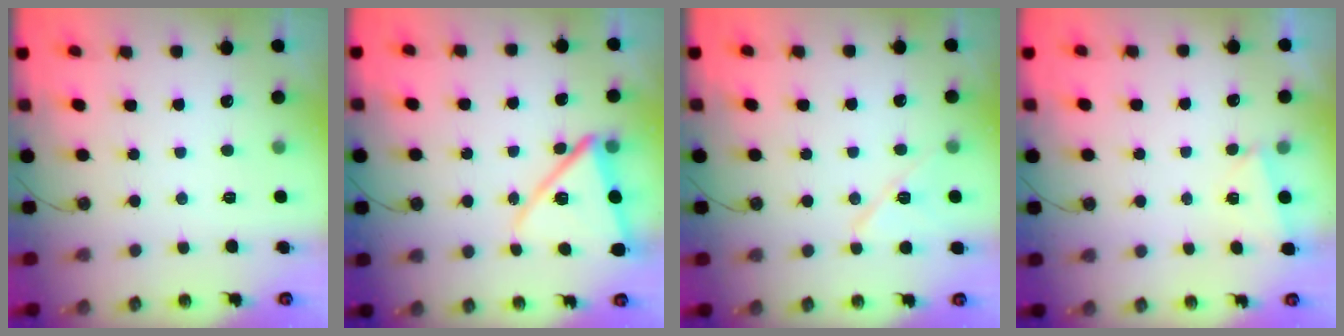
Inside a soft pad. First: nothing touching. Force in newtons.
{"total": 13.0, "press": 12.9, "slide": 1.5}
{"total": 9.4, "press": 9.3, "slide": 1.1}
{"total": 2.1, "press": 0.8, "slide": 1.9}